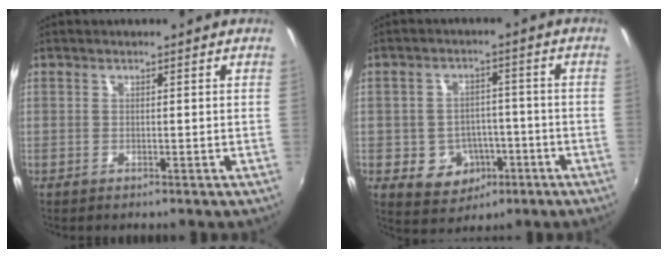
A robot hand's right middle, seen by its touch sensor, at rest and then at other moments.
{"total": 9.0, "force": [-3.4, 7.5, 3.7], "torque": [-0.090, 0.013, -0.030]}